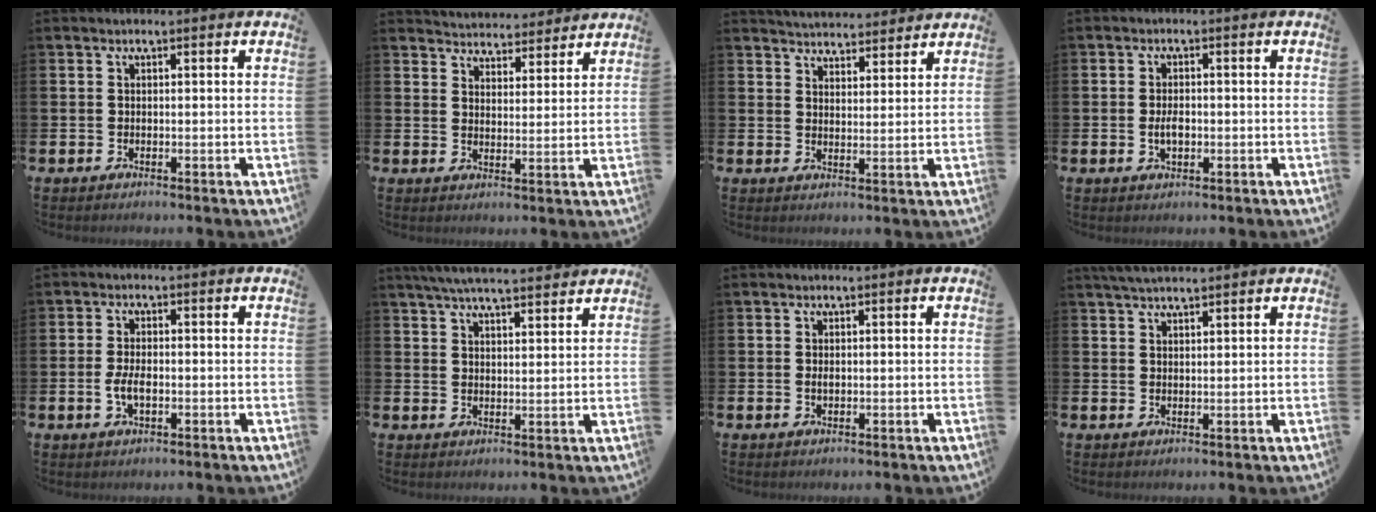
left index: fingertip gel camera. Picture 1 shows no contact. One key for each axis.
{"total": 4.5, "fx": 4.3, "fy": 0.9, "fz": -0.5, "tx": -0.007, "ty": -0.031, "tz": 0.077}
{"total": 4.5, "fx": 4.4, "fy": 0.5, "fz": -0.3, "tx": -0.008, "ty": -0.026, "tz": 0.081}
{"total": 2.4, "fx": -0.3, "fy": 1.3, "fz": 2.0, "tx": -0.025, "ty": -0.003, "tz": -0.009}
{"total": 3.1, "fx": -0.5, "fy": 1.5, "fz": 2.7, "tx": -0.045, "ty": 0.000, "tz": -0.011}
{"total": 5.7, "fx": 5.4, "fy": 0.4, "fz": 1.6, "tx": -0.045, "ty": -0.019, "tz": 0.098}
{"total": 0.7, "fx": 0.1, "fy": 0.4, "fz": 0.6, "tx": -0.007, "ty": 0.000, "tz": -0.001}
{"total": 3.3, "fx": 3.1, "fy": 0.6, "fz": 1.1, "tx": -0.028, "ty": -0.004, "tz": 0.058}